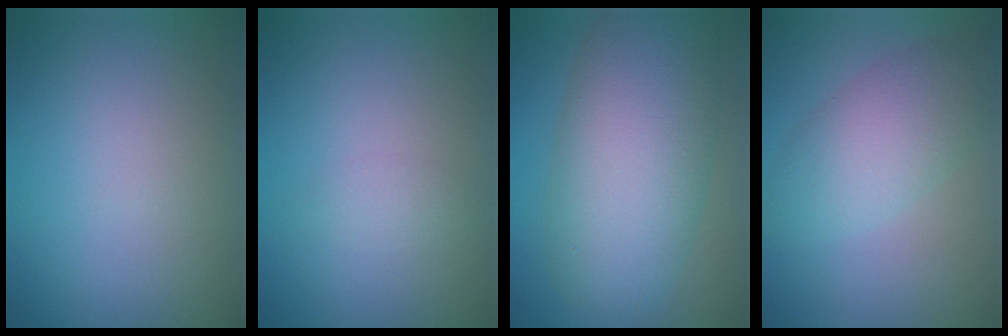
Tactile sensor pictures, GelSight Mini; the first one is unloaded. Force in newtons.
{"total": 1.2, "press": 1.2, "slide": 0.0}
{"total": 10.2, "press": 10.1, "slide": 0.2}
{"total": 4.5, "press": 4.5, "slide": 0.0}